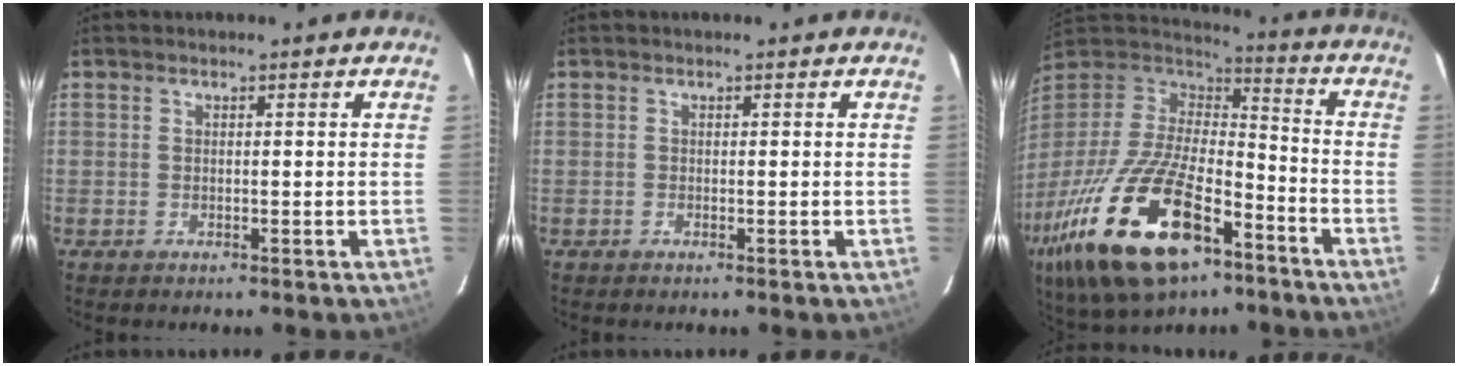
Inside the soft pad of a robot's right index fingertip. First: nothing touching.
{"total": 0.0}
{"total": 30.4, "force": [-16.2, 13.7, 21.8], "torque": [-0.449, -0.050, -0.269]}